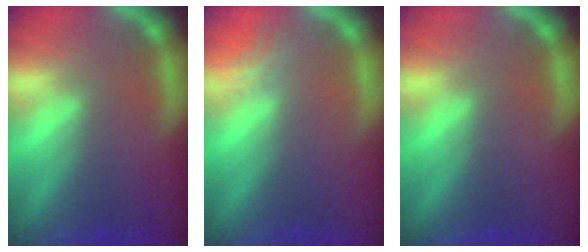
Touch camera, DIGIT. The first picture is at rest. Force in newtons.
{"total": 1.5}
{"total": 0.0}